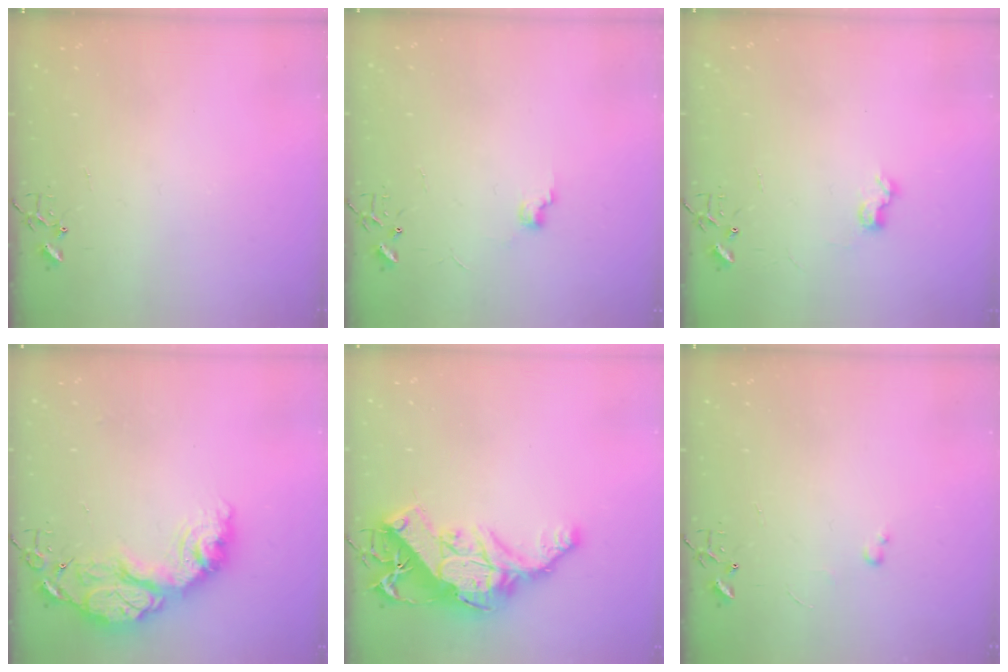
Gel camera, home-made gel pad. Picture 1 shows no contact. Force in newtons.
{"total": 5.9, "press": 5.9, "slide": 0.7}
{"total": 7.2, "press": 7.2, "slide": 0.6}
{"total": 19.9, "press": 19.9, "slide": 1.4}
{"total": 18.1, "press": 18.0, "slide": 1.6}
{"total": 2.6, "press": 2.6, "slide": 0.4}